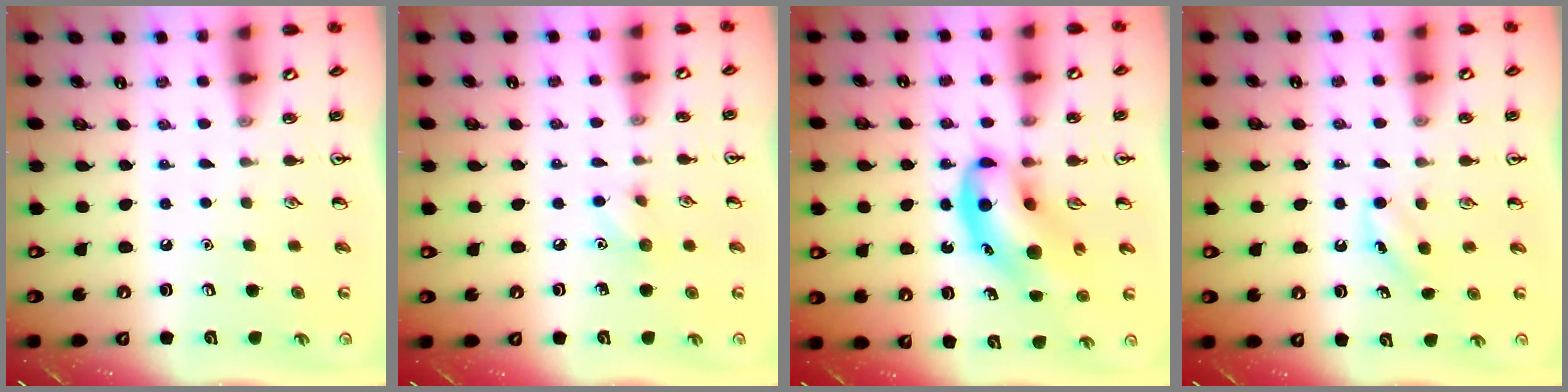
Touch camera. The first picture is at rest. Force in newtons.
{"total": 5.2, "press": 5.0, "slide": 1.7}
{"total": 12.6, "press": 12.1, "slide": 3.3}
{"total": 3.9, "press": 3.6, "slide": 1.5}